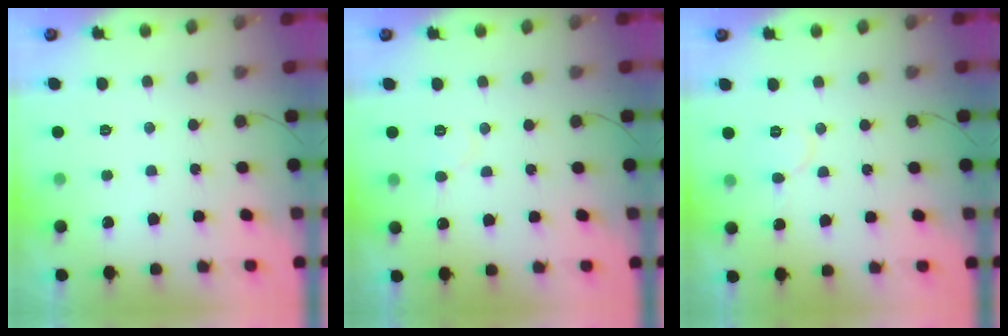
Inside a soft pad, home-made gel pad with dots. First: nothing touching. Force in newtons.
{"total": 5.0, "press": 5.0, "slide": 0.5}
{"total": 3.8, "press": 3.8, "slide": 0.5}